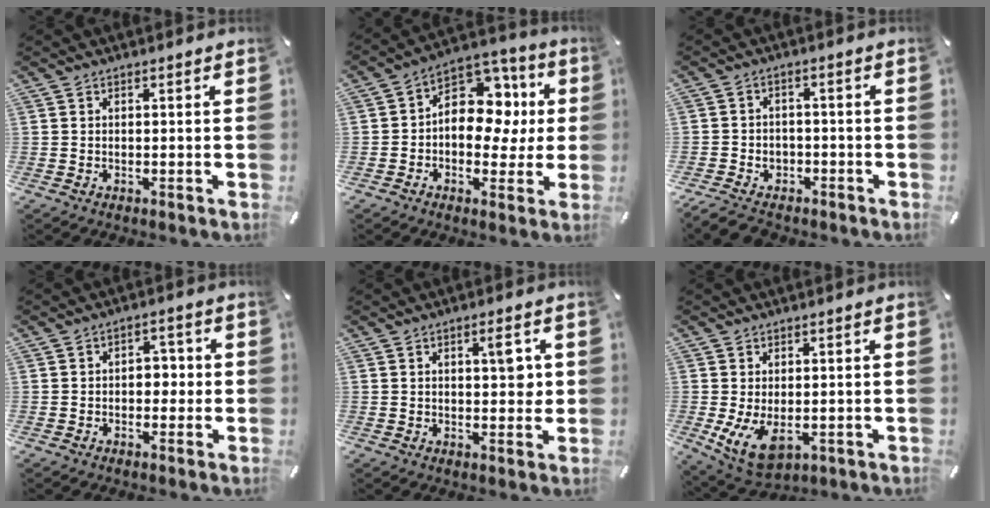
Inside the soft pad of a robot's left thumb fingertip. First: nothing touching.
{"total": 13.4, "force": [1.6, 10.3, 8.5], "torque": [-0.109, -0.015, 0.031]}
{"total": 5.2, "force": [-3.5, 3.6, 1.5], "torque": [-0.027, 0.023, -0.068]}
{"total": 4.0, "force": [-0.8, 2.8, 2.7], "torque": [-0.035, 0.007, -0.021]}
{"total": 5.3, "force": [1.5, 2.4, 4.5], "torque": [-0.051, -0.010, 0.015]}
{"total": 7.5, "force": [-0.5, 4.6, 5.8], "torque": [-0.115, -0.011, -0.005]}